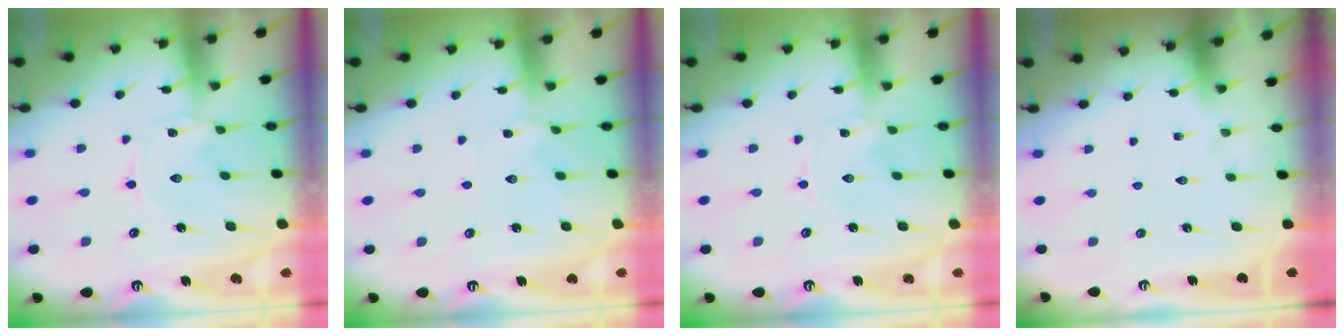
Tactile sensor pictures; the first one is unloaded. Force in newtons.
{"total": 1.8, "press": 1.8, "slide": 0.4}
{"total": 0.0}
{"total": 0.0}